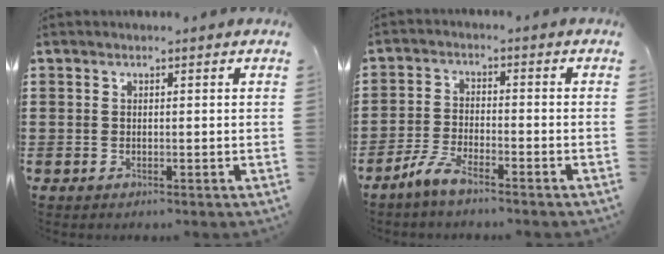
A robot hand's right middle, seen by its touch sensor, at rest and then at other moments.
{"total": 4.5, "force": [-3.7, 0.8, 2.3], "torque": [-0.059, 0.002, -0.077]}